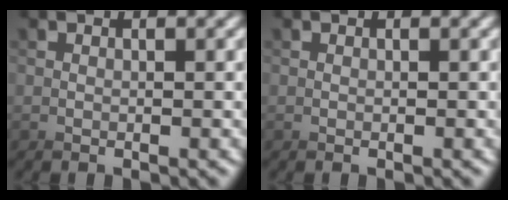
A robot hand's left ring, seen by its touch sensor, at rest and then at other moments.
{"total": 0.0}